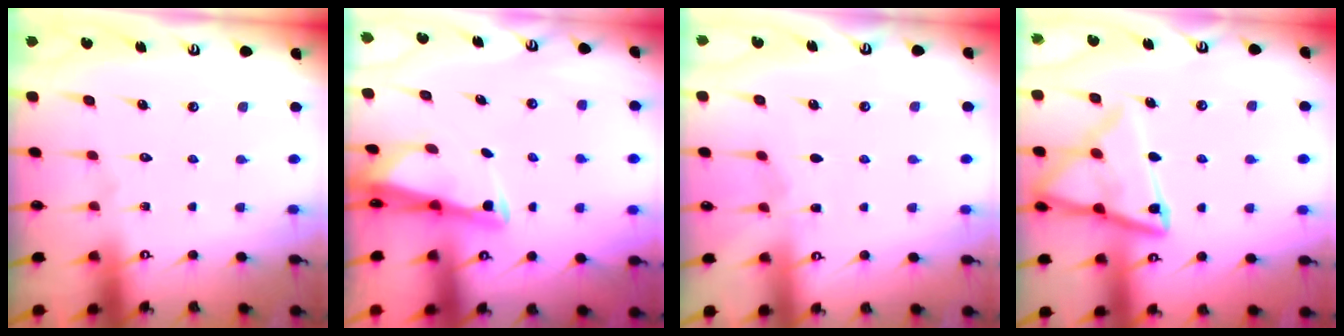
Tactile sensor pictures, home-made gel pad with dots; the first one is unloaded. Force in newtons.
{"total": 2.8, "press": 2.8, "slide": 0.5}
{"total": 2.9, "press": 2.9, "slide": 0.3}
{"total": 14.6, "press": 14.5, "slide": 1.4}